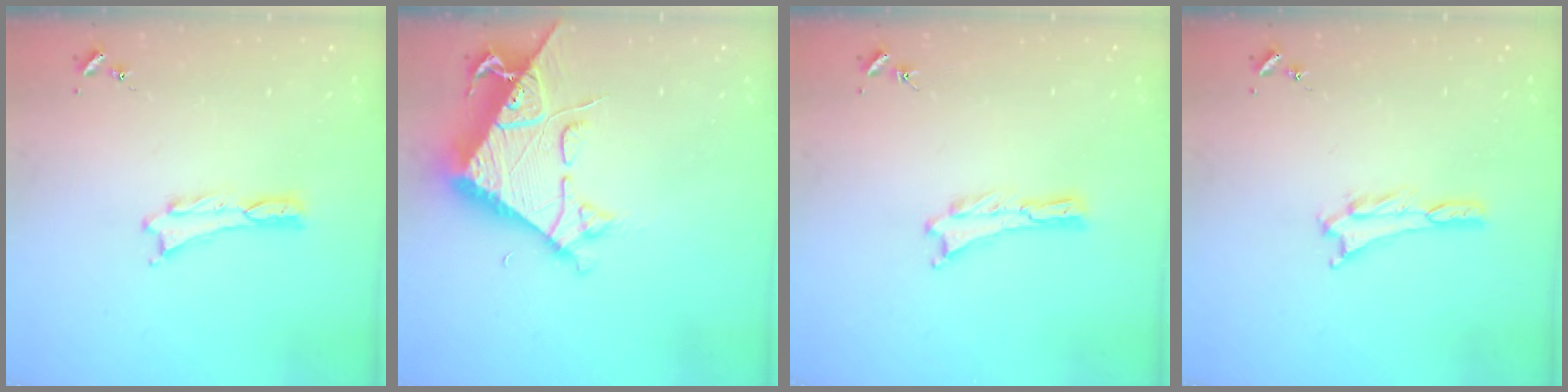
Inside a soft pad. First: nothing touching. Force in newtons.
{"total": 8.5, "press": 8.4, "slide": 0.9}
{"total": 0.0}
{"total": 0.7, "press": 0.7, "slide": 0.2}